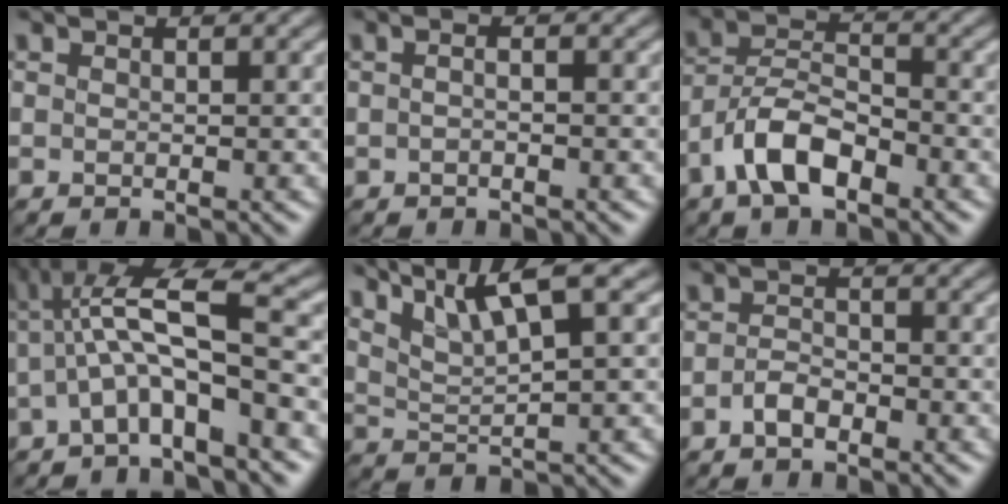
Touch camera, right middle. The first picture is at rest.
{"total": 0.9, "force": [-0.3, 0.2, 0.8], "torque": [-0.016, -0.003, -0.008]}
{"total": 5.3, "force": [-3.1, 2.3, 3.7], "torque": [-0.064, 0.010, -0.065]}
{"total": 6.8, "force": [-0.7, 1.8, 6.6], "torque": [-0.120, 0.020, -0.025]}
{"total": 6.5, "force": [4.4, 1.2, 4.5], "torque": [-0.079, 0.012, 0.084]}
{"total": 1.7, "force": [-1.0, 0.9, 1.1], "torque": [-0.022, 0.003, -0.022]}